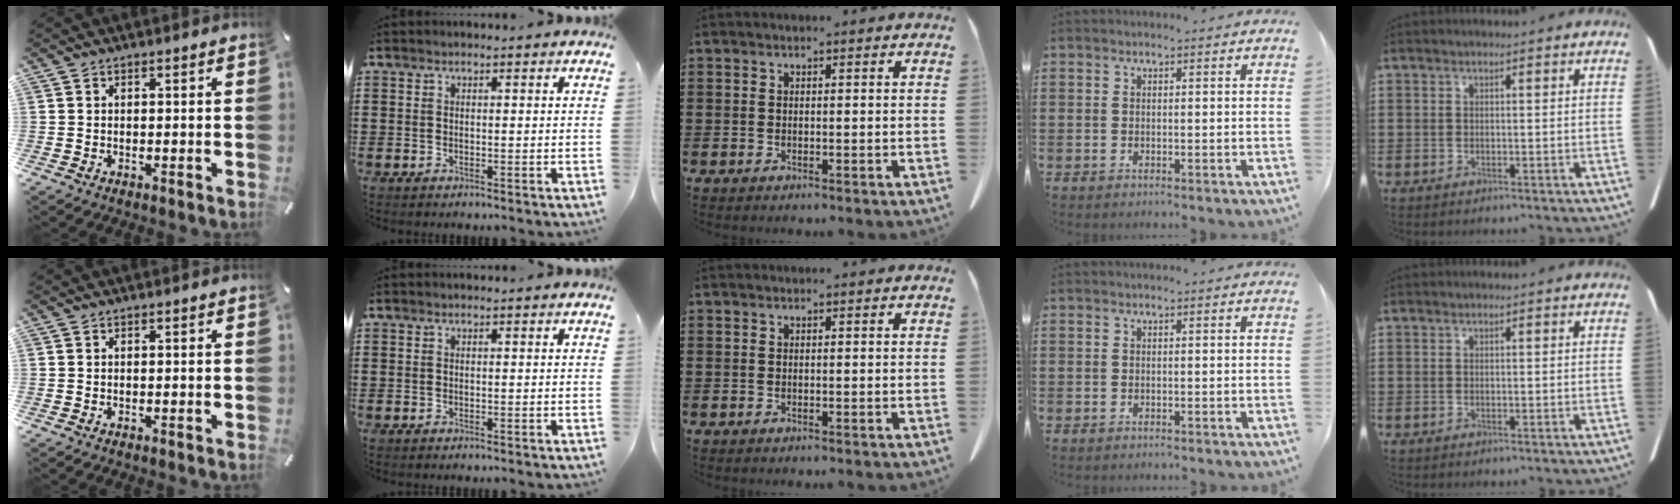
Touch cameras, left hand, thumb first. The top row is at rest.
{}